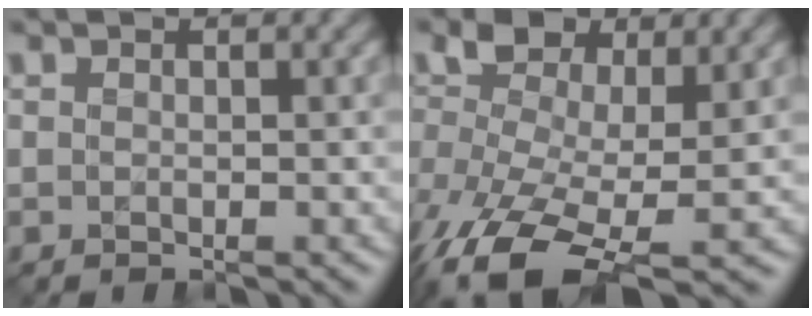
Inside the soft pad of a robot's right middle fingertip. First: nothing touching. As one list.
[{"total": 8.6, "force": [-1.7, 4.8, 6.9], "torque": [-0.156, 0.001, -0.044]}]